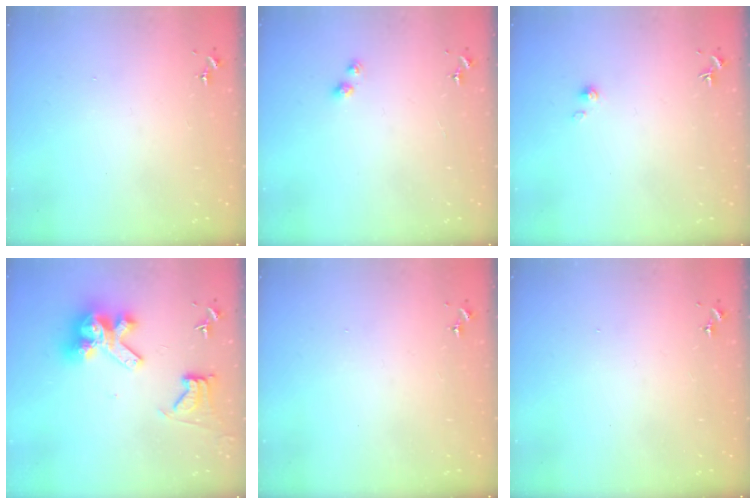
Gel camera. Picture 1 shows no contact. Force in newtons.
{"total": 2.8, "press": 2.8, "slide": 0.4}
{"total": 2.8, "press": 2.8, "slide": 0.4}
{"total": 14.1, "press": 14.0, "slide": 1.7}
{"total": 0.0}
{"total": 0.0}